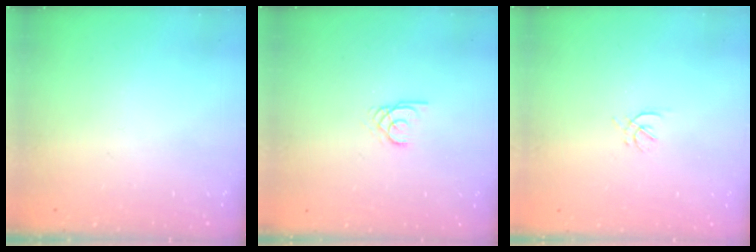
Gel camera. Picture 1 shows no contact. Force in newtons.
{"total": 1.9, "press": 1.9, "slide": 0.0}
{"total": 1.7, "press": 1.6, "slide": 0.6}